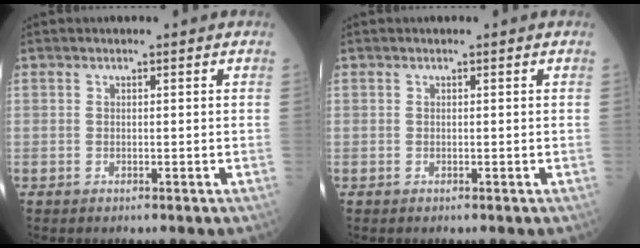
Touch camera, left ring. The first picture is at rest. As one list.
[{"total": 0.0}]